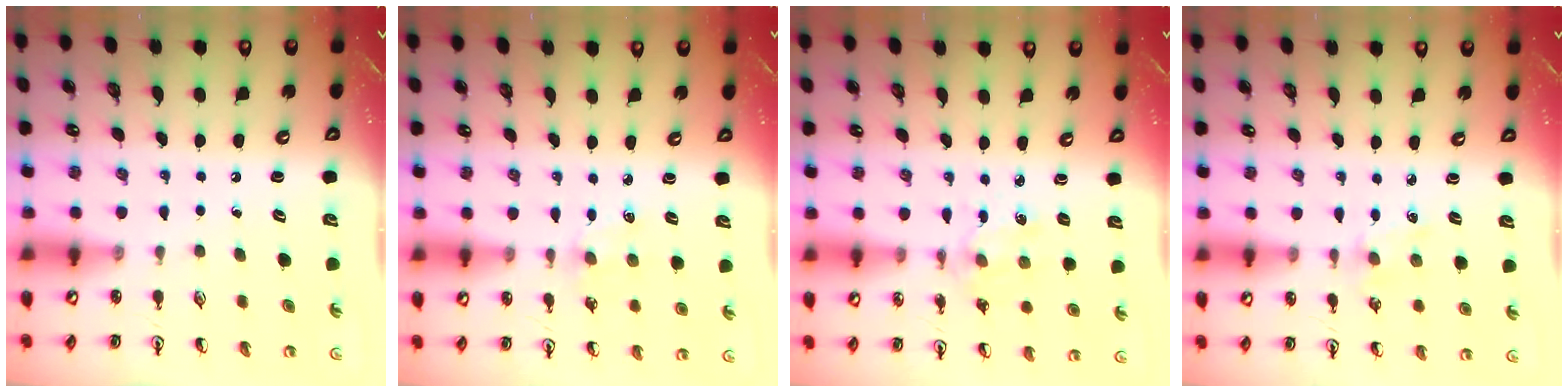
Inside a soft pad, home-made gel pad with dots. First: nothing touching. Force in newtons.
{"total": 4.0, "press": 3.9, "slide": 0.5}
{"total": 2.1, "press": 2.1, "slide": 0.4}
{"total": 2.6, "press": 2.5, "slide": 0.4}